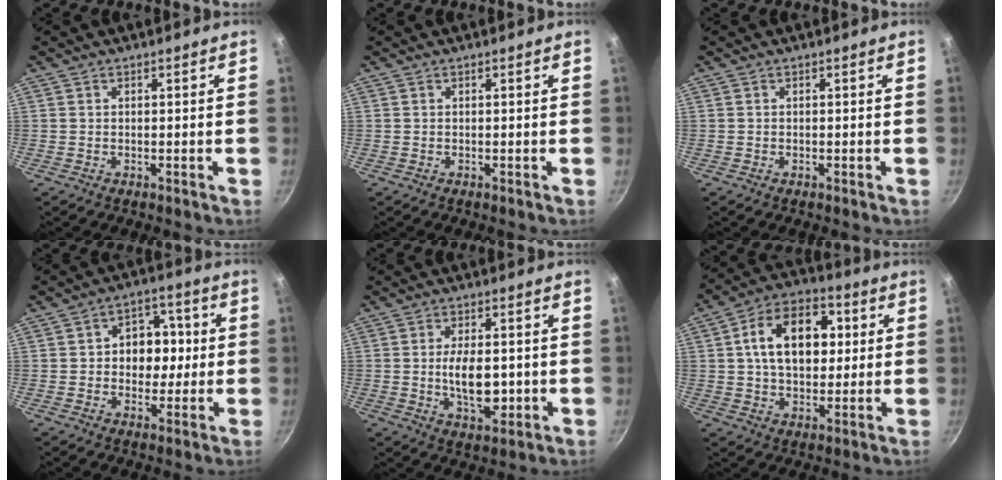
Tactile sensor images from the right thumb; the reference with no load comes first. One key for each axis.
{"total": 0.0}
{"total": 0.0}
{"total": 9.8, "fx": 0.5, "fy": 7.7, "fz": 6.1, "tx": -0.033, "ty": 0.014, "tz": -0.001}
{"total": 9.2, "fx": -0.7, "fy": 4.8, "fz": 7.8, "tx": -0.110, "ty": -0.004, "tz": -0.009}
{"total": 16.4, "fx": 3.0, "fy": 10.9, "fz": 11.9, "tx": -0.154, "ty": 0.019, "tz": 0.035}